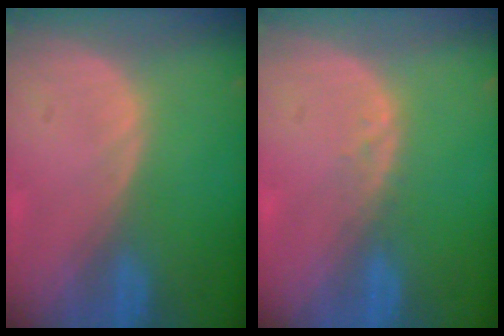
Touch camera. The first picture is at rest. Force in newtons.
{"total": 1.3, "press": 1.3, "slide": 0.2}